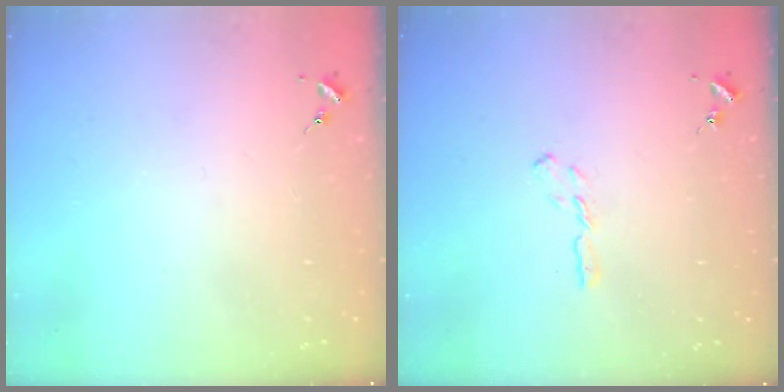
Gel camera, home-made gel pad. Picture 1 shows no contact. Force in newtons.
{"total": 3.9, "press": 3.9, "slide": 0.4}